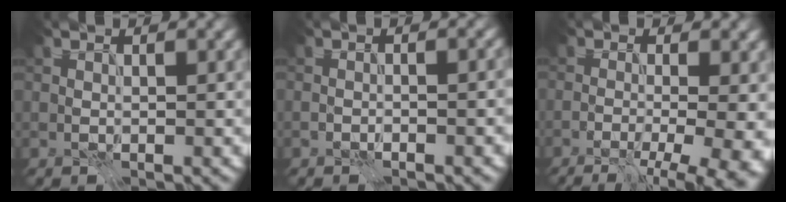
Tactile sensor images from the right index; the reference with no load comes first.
{"total": 2.0, "force": [-0.3, 0.7, 1.8], "torque": [-0.004, 0.010, -0.015]}
{"total": 9.0, "force": [-1.4, 3.8, 8.1], "torque": [-0.029, 0.005, -0.013]}